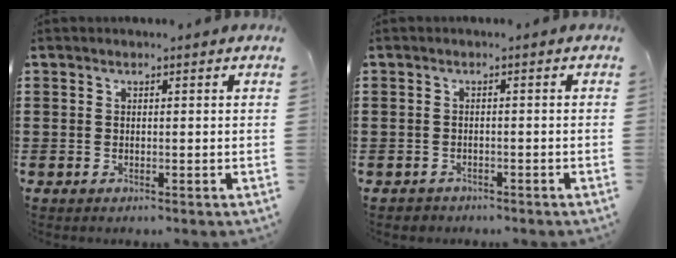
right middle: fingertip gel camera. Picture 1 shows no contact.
{"total": 1.1, "force": [-1.0, 0.5, -0.1], "torque": [-0.001, 0.003, -0.023]}